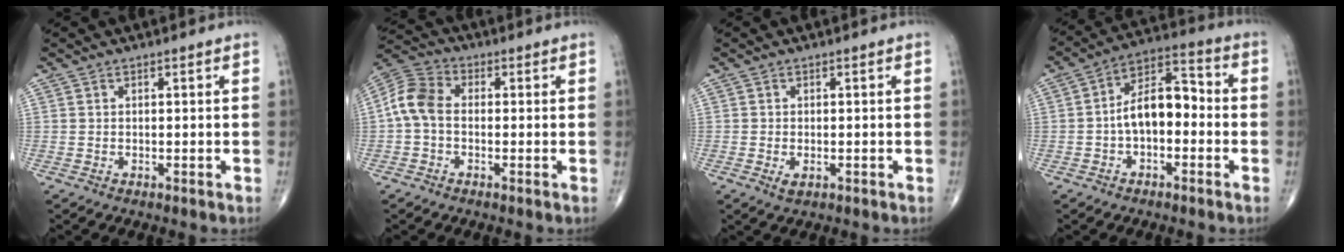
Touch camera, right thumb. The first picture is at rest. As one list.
[{"total": 7.5, "force": [-0.6, 5.2, 5.4], "torque": [-0.106, 0.023, -0.026]}, {"total": 1.8, "force": [-0.5, 1.0, 1.4], "torque": [-0.023, -0.001, -0.006]}, {"total": 10.6, "force": [-1.5, 6.1, 8.5], "torque": [-0.123, 0.044, -0.039]}]